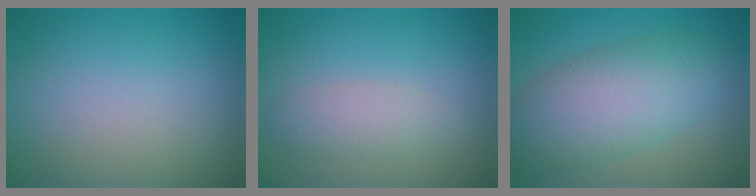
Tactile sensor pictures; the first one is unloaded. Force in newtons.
{"total": 2.1, "press": 2.1, "slide": 0.1}
{"total": 7.8, "press": 7.8, "slide": 0.2}